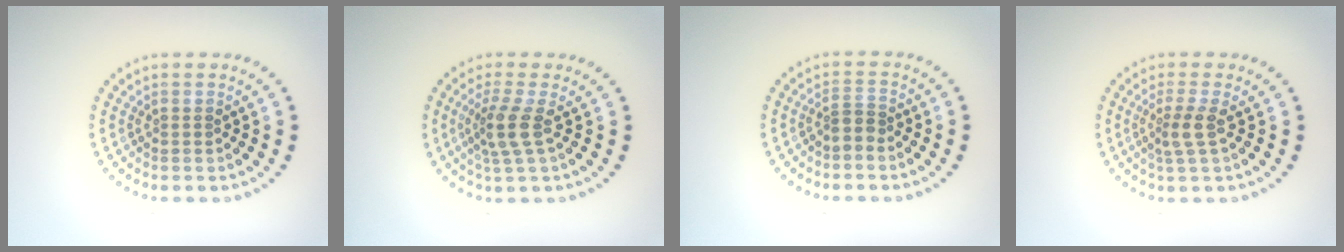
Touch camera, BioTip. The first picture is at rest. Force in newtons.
{"total": 2.7, "press": 2.1, "slide": 1.7}
{"total": 1.5, "press": 0.9, "slide": 1.1}
{"total": 2.1, "press": 1.6, "slide": 1.4}